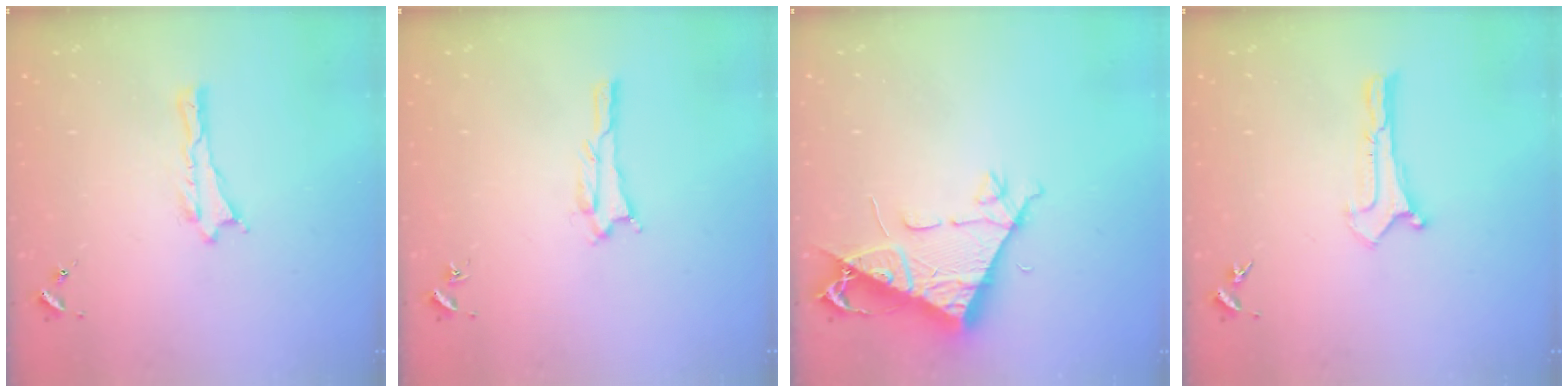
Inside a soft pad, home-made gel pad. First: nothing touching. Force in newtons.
{"total": 1.1, "press": 1.1, "slide": 0.1}
{"total": 8.0, "press": 7.9, "slide": 1.2}
{"total": 0.0}